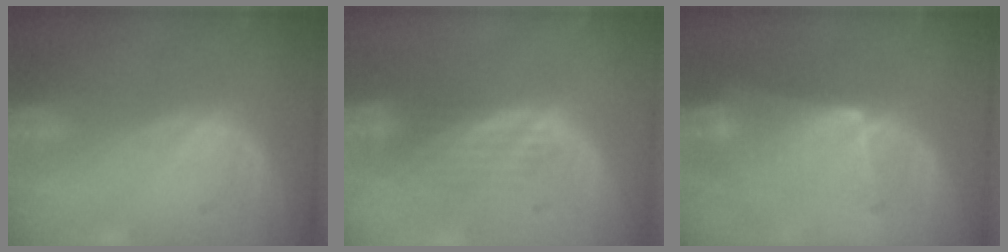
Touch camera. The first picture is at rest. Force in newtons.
{"total": 3.9, "press": 3.3, "slide": 2.2}
{"total": 6.5, "press": 5.7, "slide": 3.0}